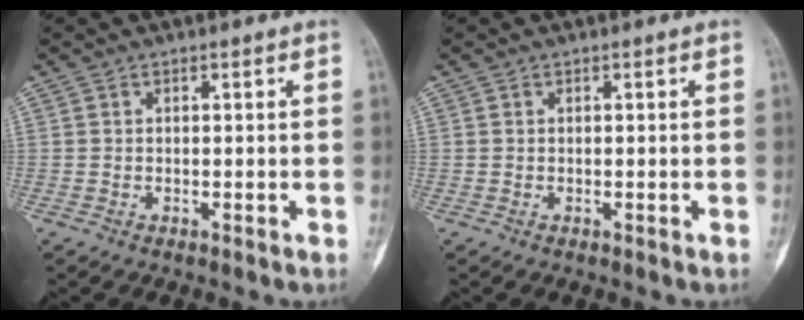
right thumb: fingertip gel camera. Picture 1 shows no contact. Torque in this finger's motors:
{"motor_torque": [0.06, -0.22, -0.02, 0.11, 0.00]}